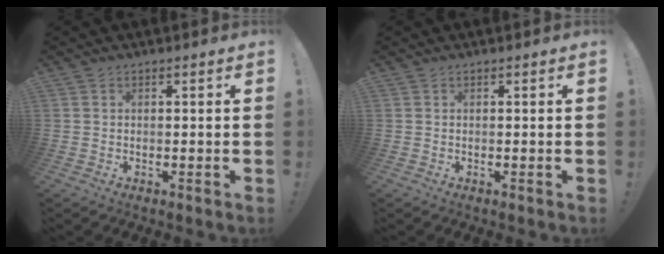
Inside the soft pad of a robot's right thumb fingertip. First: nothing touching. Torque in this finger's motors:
{"motor_torque": [0.00, 0.00, -0.12, 0.12, 0.00]}